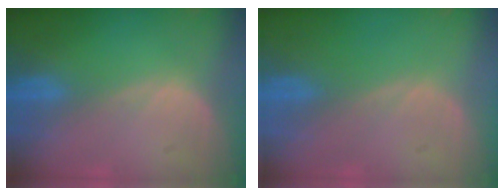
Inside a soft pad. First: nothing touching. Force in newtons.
{"total": 0.0}